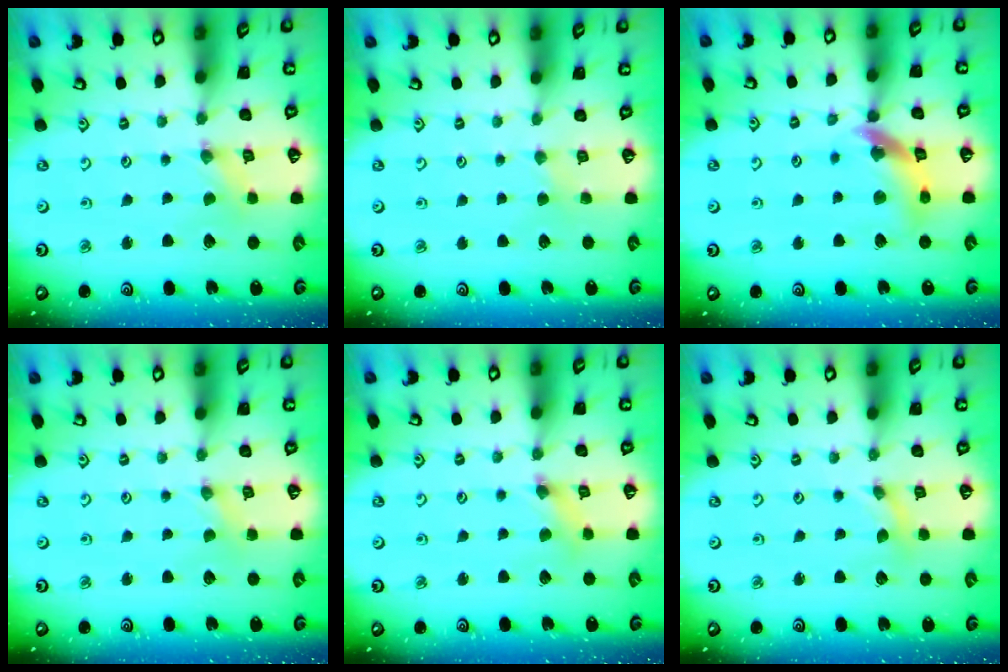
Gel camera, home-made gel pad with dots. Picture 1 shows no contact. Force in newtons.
{"total": 1.7, "press": 1.6, "slide": 0.4}
{"total": 14.3, "press": 14.2, "slide": 1.6}
{"total": 0.0}
{"total": 2.4, "press": 2.4, "slide": 0.4}
{"total": 0.0}